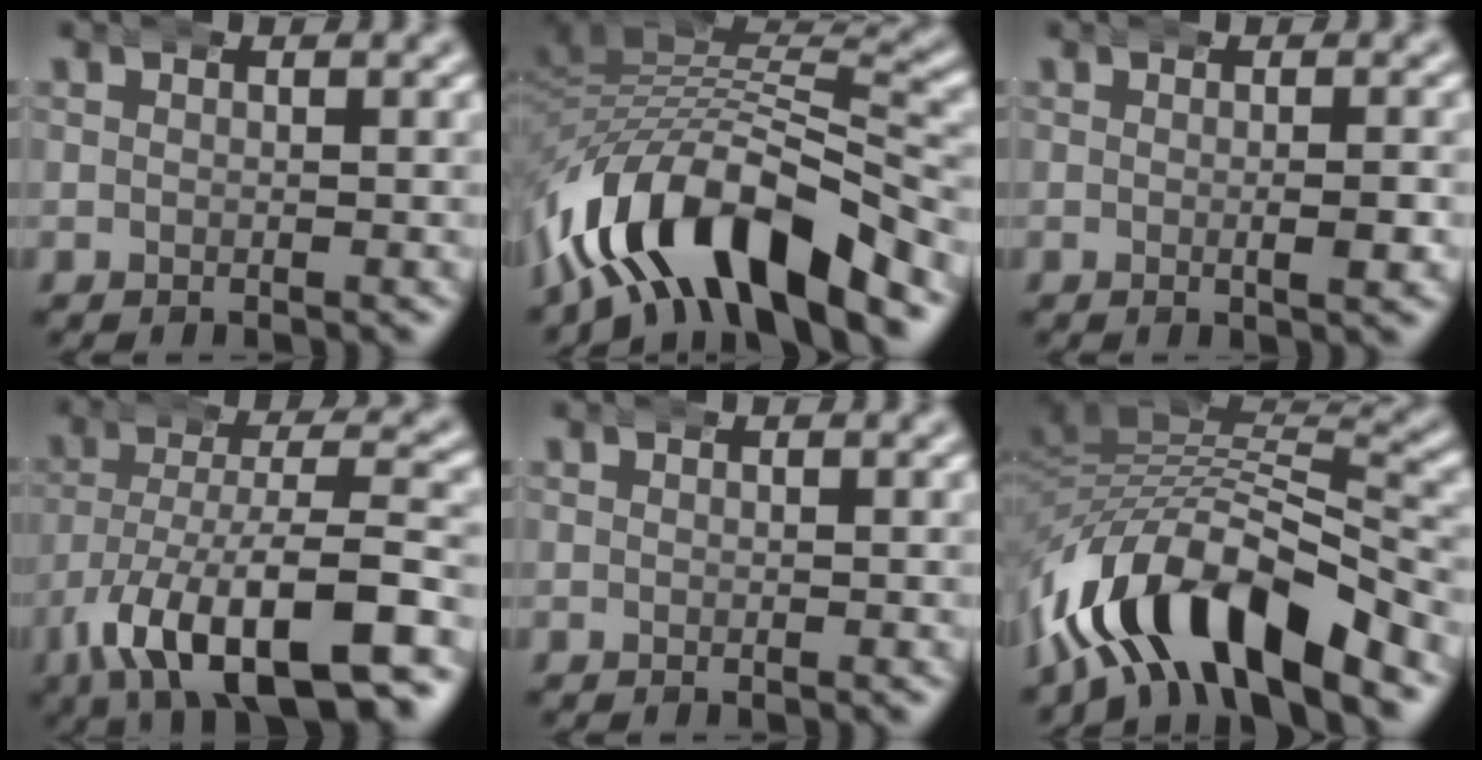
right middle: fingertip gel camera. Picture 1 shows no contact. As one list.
[{"total": 12.5, "force": [-6.3, 7.0, 8.3], "torque": [-0.163, -0.035, -0.087]}, {"total": 2.0, "force": [-0.2, 0.4, 2.0], "torque": [-0.031, 0.002, -0.008]}, {"total": 12.4, "force": [-6.2, 5.7, 9.0], "torque": [-0.168, -0.037, -0.074]}, {"total": 0.0}, {"total": 12.3, "force": [-5.7, 7.1, 8.3], "torque": [-0.163, -0.036, -0.079]}]